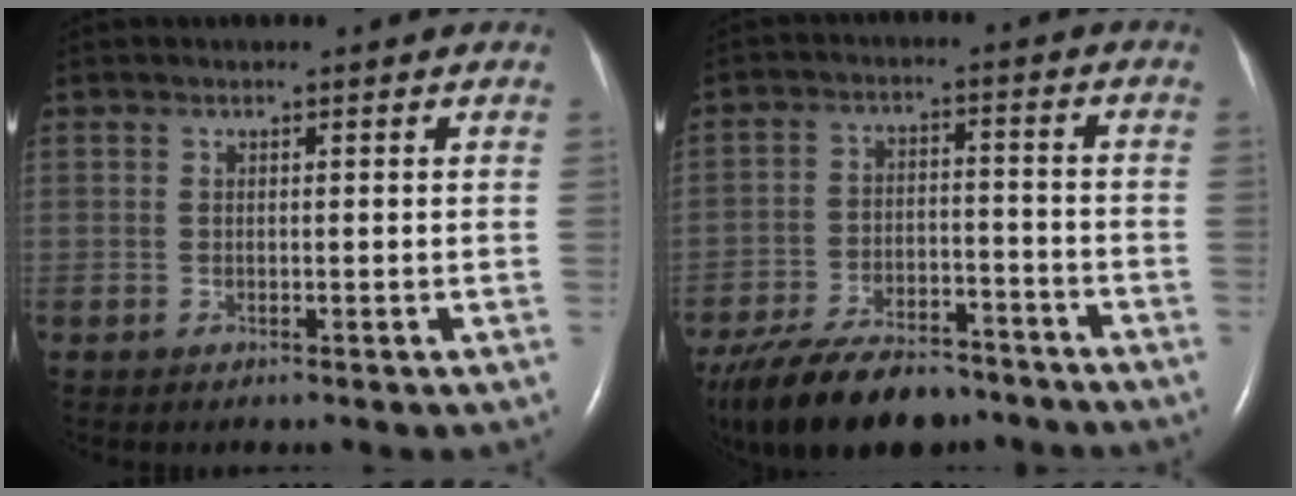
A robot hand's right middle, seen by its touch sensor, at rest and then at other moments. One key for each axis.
{"total": 15.8, "fx": -12.8, "fy": 5.6, "fz": 7.4, "tx": -0.150, "ty": -0.008, "tz": -0.207}